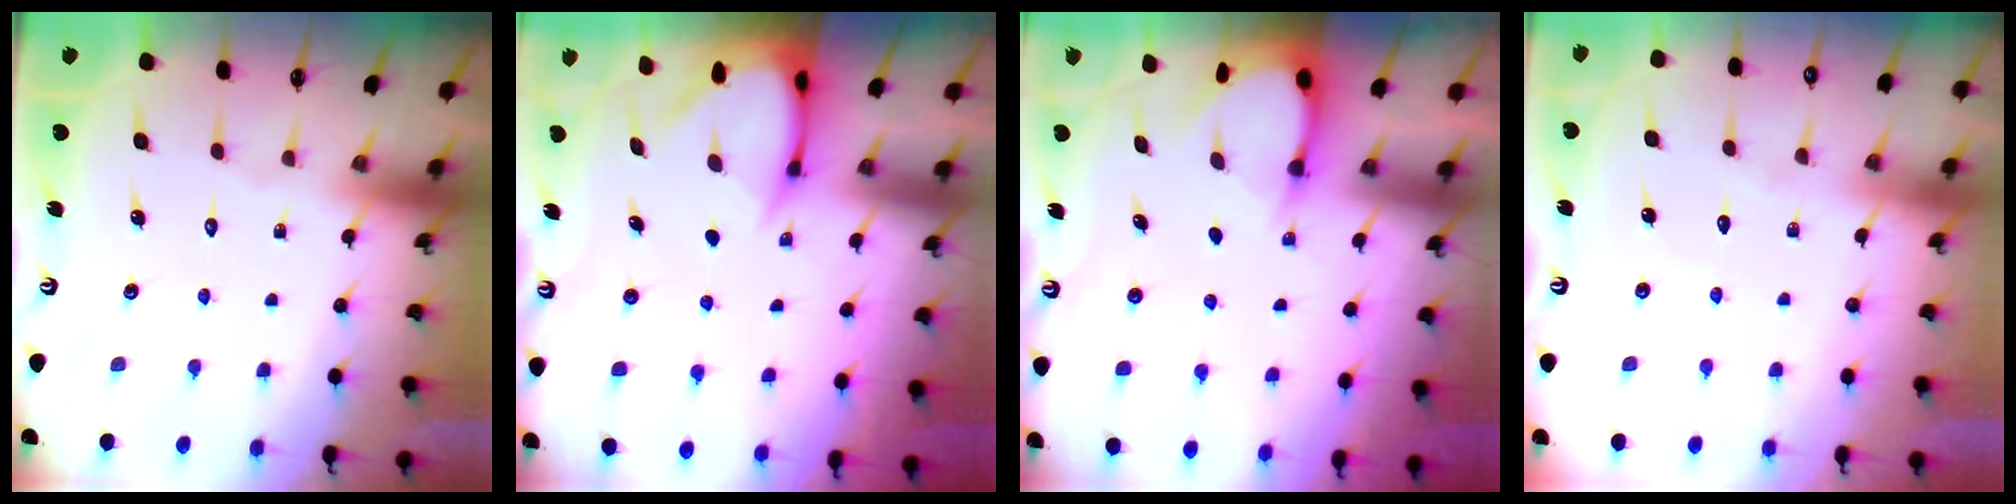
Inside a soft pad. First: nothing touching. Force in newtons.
{"total": 3.7, "press": 3.7, "slide": 0.2}
{"total": 3.2, "press": 3.2, "slide": 0.3}
{"total": 2.3, "press": 2.3, "slide": 0.3}